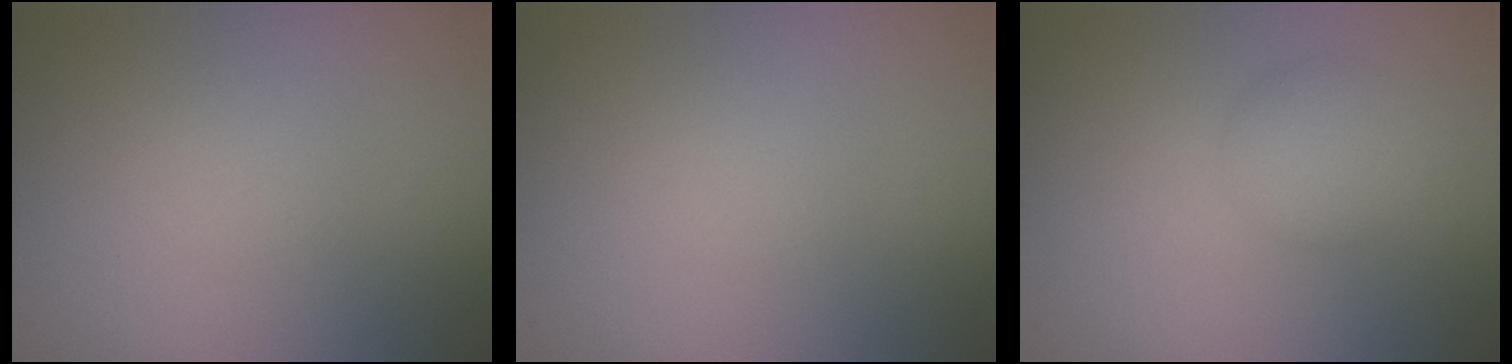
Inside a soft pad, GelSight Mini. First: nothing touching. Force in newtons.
{"total": 0.0}
{"total": 2.9, "press": 2.9, "slide": 0.2}